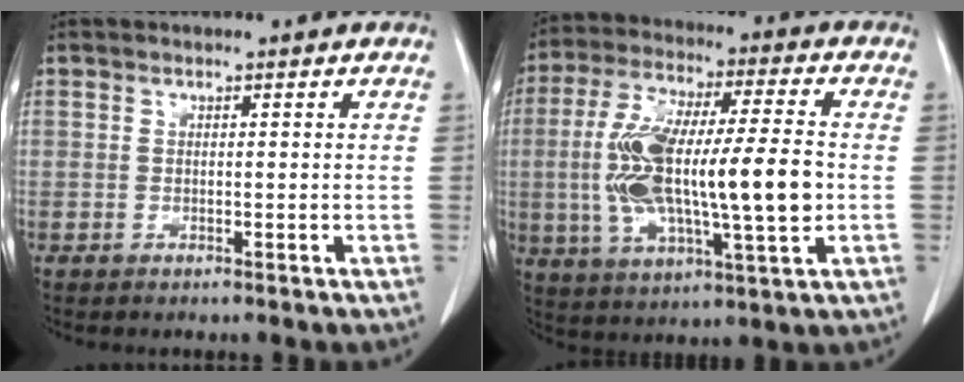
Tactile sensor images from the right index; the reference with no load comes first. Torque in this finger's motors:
{"motor_torque": [1.57, -0.57, 0.91, 0.21]}